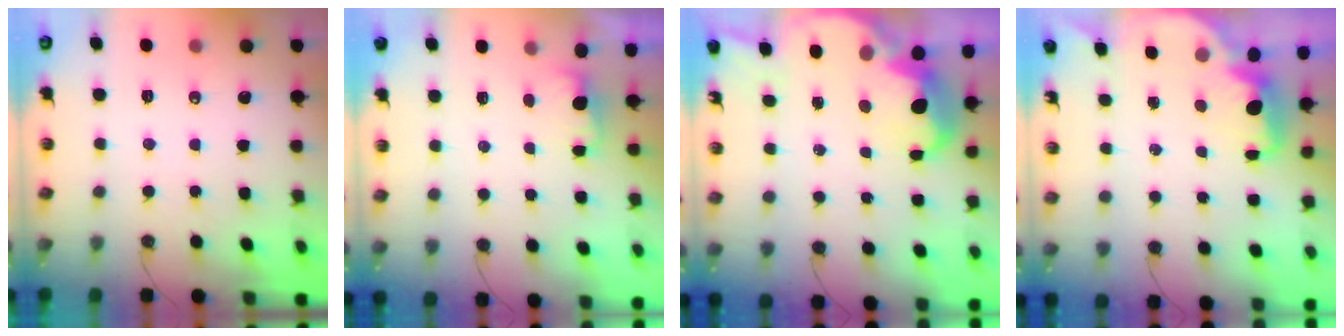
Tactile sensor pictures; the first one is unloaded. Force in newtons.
{"total": 1.4, "press": 1.2, "slide": 0.8}
{"total": 6.9, "press": 6.8, "slide": 0.7}
{"total": 2.4, "press": 2.3, "slide": 0.6}